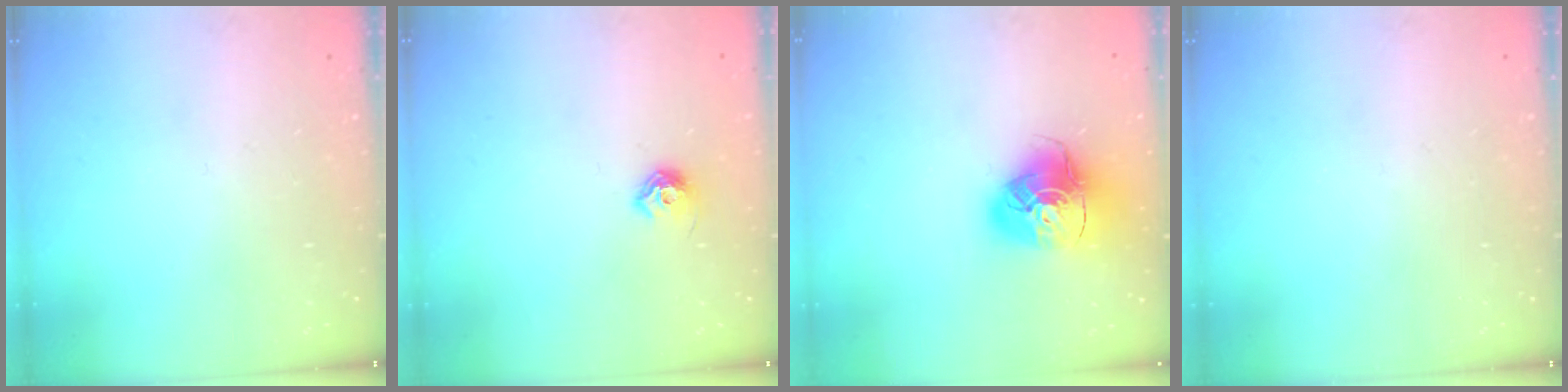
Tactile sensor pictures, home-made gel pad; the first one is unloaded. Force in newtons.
{"total": 7.2, "press": 7.1, "slide": 0.9}
{"total": 14.4, "press": 14.3, "slide": 1.8}
{"total": 0.0}